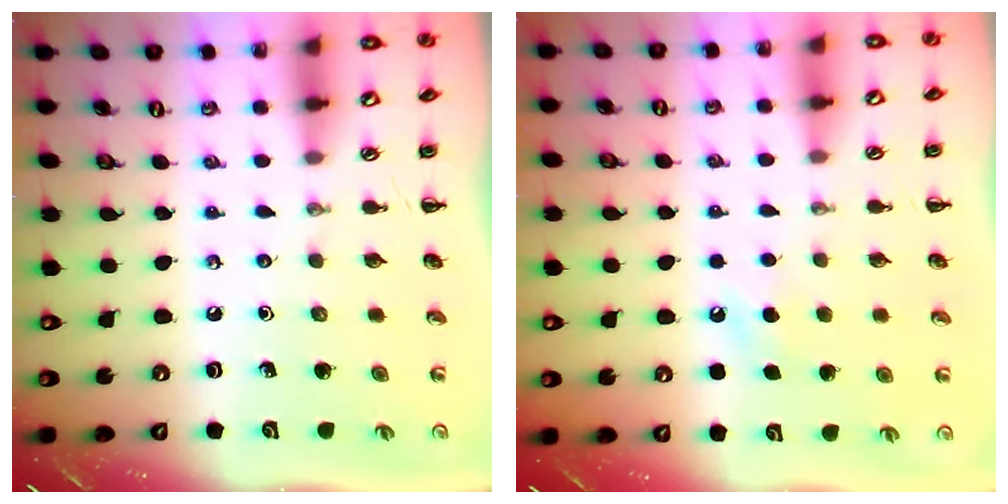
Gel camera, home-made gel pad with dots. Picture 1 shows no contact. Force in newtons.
{"total": 4.9, "press": 4.8, "slide": 1.2}